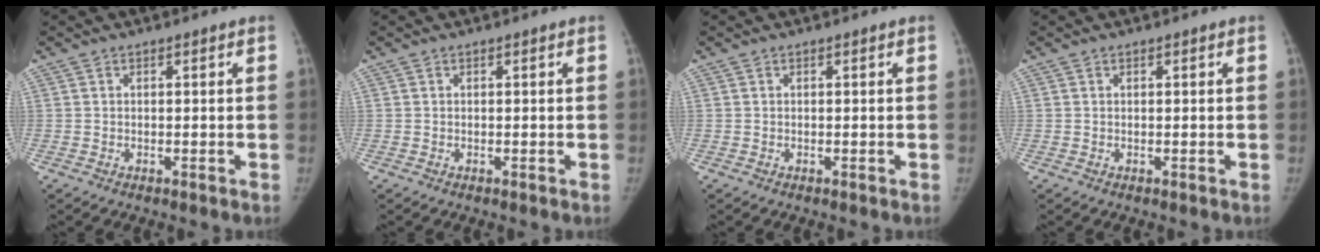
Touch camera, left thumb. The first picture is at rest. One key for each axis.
{"total": 0.0}
{"total": 0.0}
{"total": 0.0}